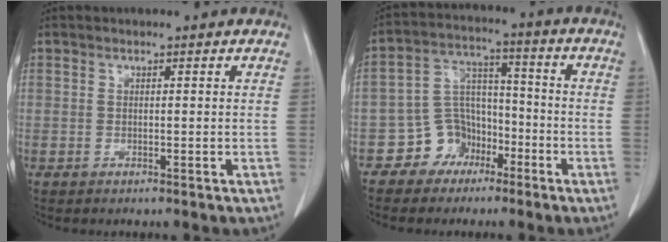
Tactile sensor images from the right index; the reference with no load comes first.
{"total": 7.7, "force": [-4.5, 6.1, 1.7], "torque": [-0.036, 0.024, -0.073]}